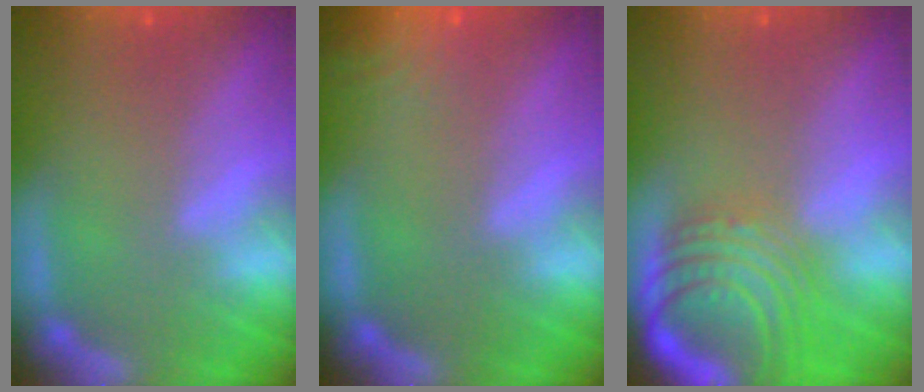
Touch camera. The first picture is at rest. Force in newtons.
{"total": 5.1}
{"total": 8.5}